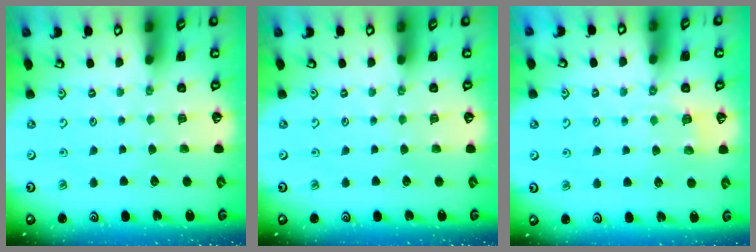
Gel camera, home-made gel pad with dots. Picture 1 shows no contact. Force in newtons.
{"total": 0.0}
{"total": 3.5, "press": 3.1, "slide": 1.8}